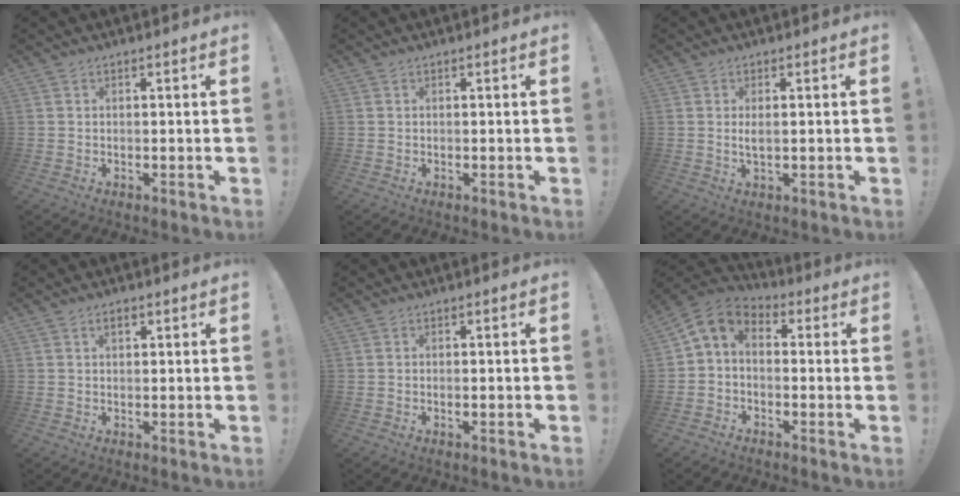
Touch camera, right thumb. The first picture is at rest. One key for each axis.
{"total": 0.0}
{"total": 2.8, "fx": 0.5, "fy": 0.8, "fz": 2.6, "tx": -0.034, "ty": -0.007, "tz": 0.006}
{"total": 1.9, "fx": 1.0, "fy": 1.0, "fz": 1.3, "tx": -0.021, "ty": 0.001, "tz": 0.016}
{"total": 0.8, "fx": -0.3, "fy": 0.0, "fz": 0.8, "tx": -0.015, "ty": 0.000, "tz": -0.005}
{"total": 6.5, "fx": -0.3, "fy": 4.9, "fz": 4.2, "tx": -0.083, "ty": 0.011, "tz": -0.002}